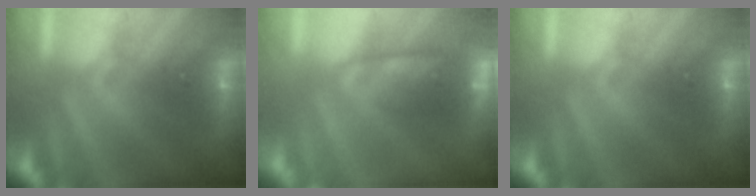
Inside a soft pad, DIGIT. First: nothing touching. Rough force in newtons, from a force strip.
{"total": 7.4}
{"total": 0.0}